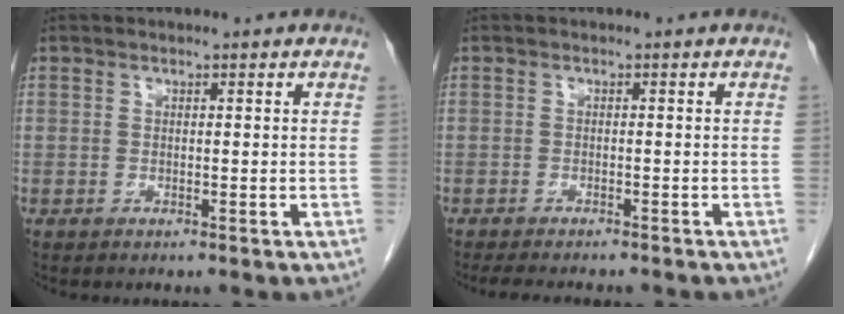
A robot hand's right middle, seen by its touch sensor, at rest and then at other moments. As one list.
[{"total": 7.4, "force": [-6.4, 1.7, 3.3], "torque": [-0.044, -0.007, -0.086]}]